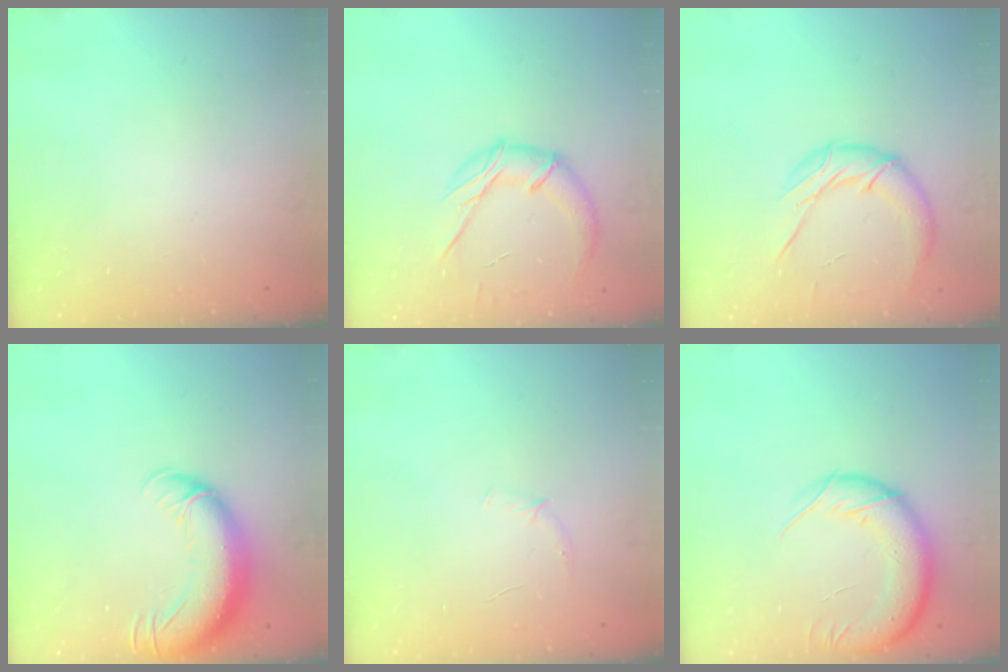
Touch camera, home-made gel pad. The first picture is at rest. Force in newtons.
{"total": 11.8, "press": 11.8, "slide": 0.8}
{"total": 13.5, "press": 13.4, "slide": 1.9}
{"total": 14.5, "press": 14.1, "slide": 3.5}
{"total": 3.8, "press": 3.6, "slide": 1.2}
{"total": 14.6, "press": 14.1, "slide": 3.6}